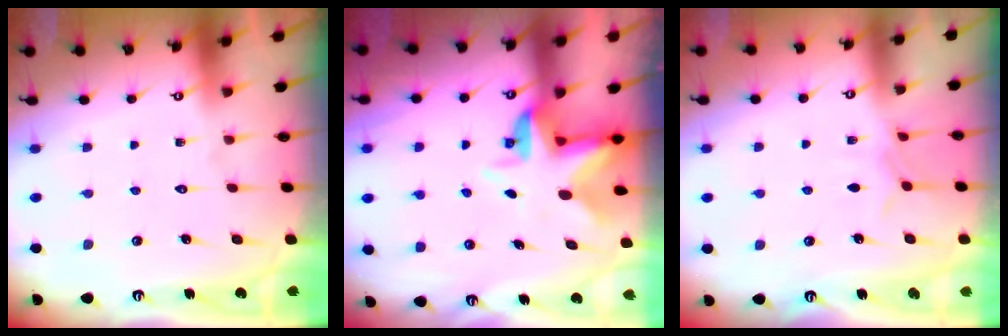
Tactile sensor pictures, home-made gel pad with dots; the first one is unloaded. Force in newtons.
{"total": 5.1, "press": 5.1, "slide": 0.6}
{"total": 3.9, "press": 3.8, "slide": 0.6}